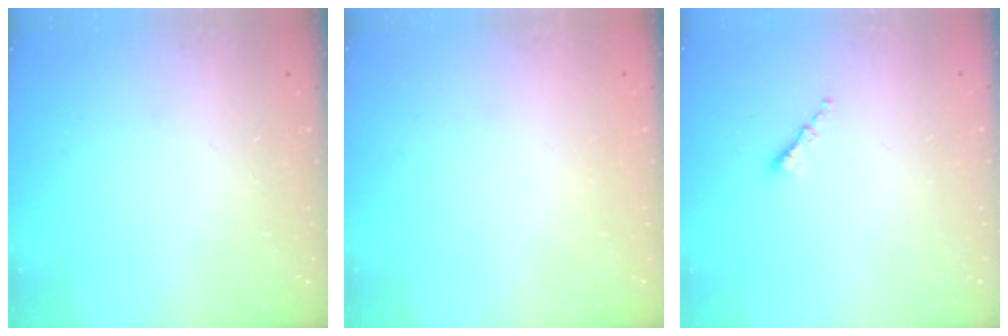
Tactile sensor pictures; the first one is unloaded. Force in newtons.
{"total": 0.8, "press": 0.7, "slide": 0.3}
{"total": 0.8, "press": 0.8, "slide": 0.2}